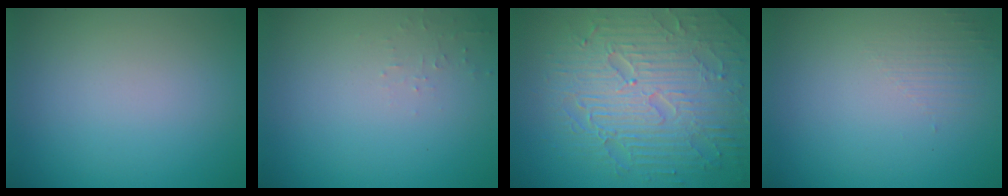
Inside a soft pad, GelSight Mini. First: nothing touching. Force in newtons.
{"total": 0.8, "press": 0.7, "slide": 0.1}
{"total": 8.8, "press": 6.2, "slide": 6.1}
{"total": 1.3, "press": 0.1, "slide": 1.3}